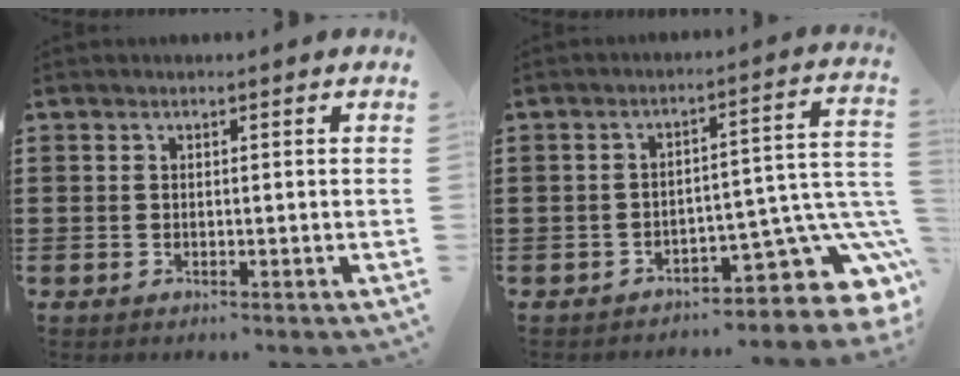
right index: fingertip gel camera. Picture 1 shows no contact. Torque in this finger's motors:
{"motor_torque": [1.14, -1.00, 0.29, 0.01]}